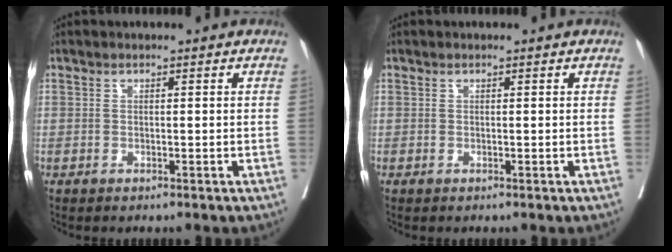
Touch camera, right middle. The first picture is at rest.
{"total": 0.0}